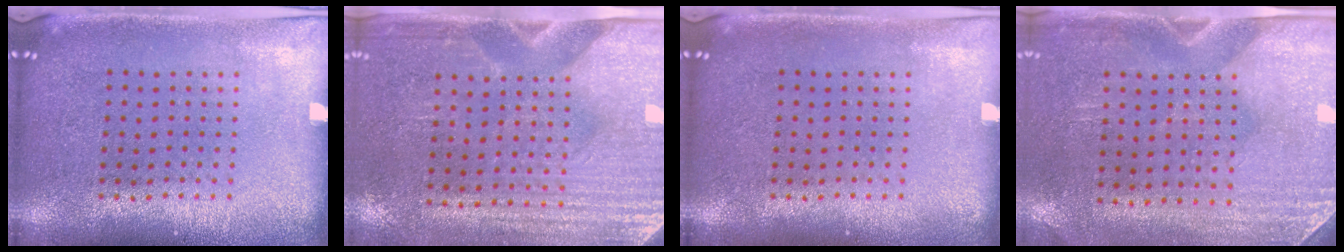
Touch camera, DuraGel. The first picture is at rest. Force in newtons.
{"total": 3.1, "press": 2.8, "slide": 1.4}
{"total": 0.0}
{"total": 2.9, "press": 2.5, "slide": 1.5}